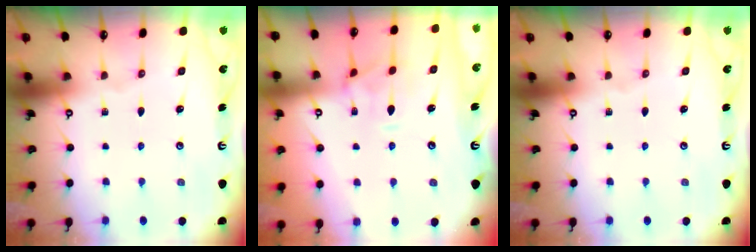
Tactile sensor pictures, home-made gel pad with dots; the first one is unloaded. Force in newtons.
{"total": 1.9, "press": 1.7, "slide": 0.9}
{"total": 0.0}